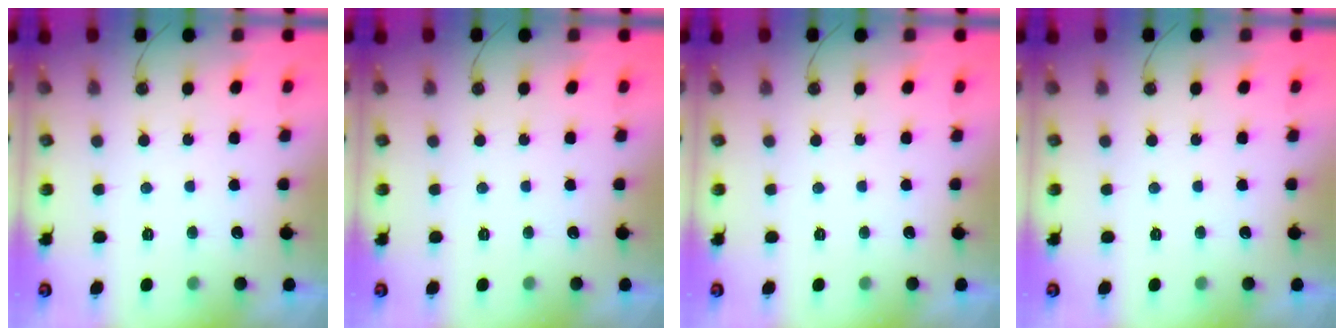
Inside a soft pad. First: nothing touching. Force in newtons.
{"total": 0.0}
{"total": 0.0}
{"total": 0.0}